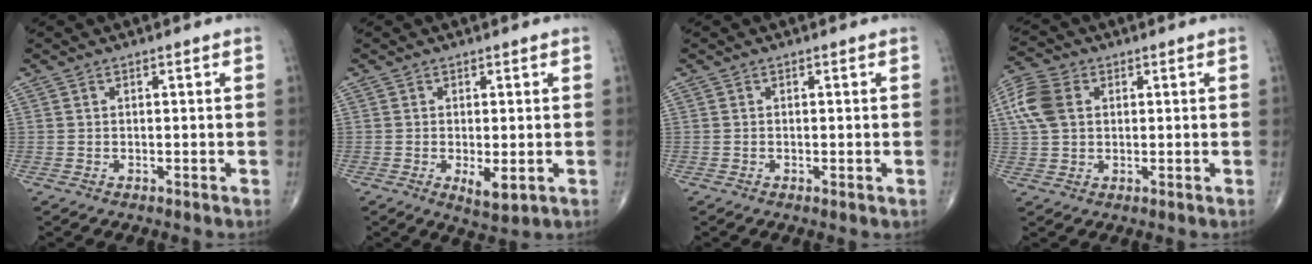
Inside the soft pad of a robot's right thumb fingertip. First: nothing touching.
{"total": 4.1, "force": [-0.9, 1.5, 3.7], "torque": [-0.059, -0.013, -0.012]}
{"total": 0.5, "force": [-0.2, 0.1, 0.5], "torque": [-0.010, -0.004, -0.004]}
{"total": 8.4, "force": [1.9, 5.9, 5.6], "torque": [-0.128, 0.014, 0.034]}